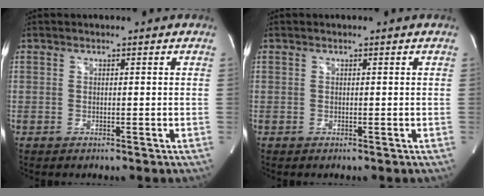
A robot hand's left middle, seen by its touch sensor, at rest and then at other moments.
{"total": 0.0}